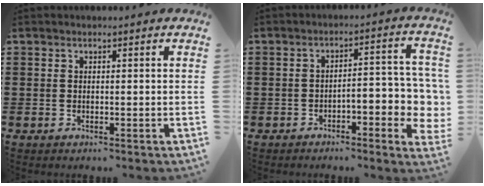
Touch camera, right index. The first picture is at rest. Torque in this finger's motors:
{"motor_torque": [0.79, -0.47, 0.71, 0.08]}